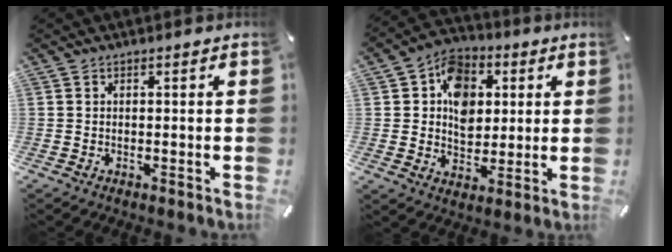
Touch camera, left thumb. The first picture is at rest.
{"total": 11.0, "force": [2.0, 9.3, 5.5], "torque": [-0.073, 0.011, 0.038]}